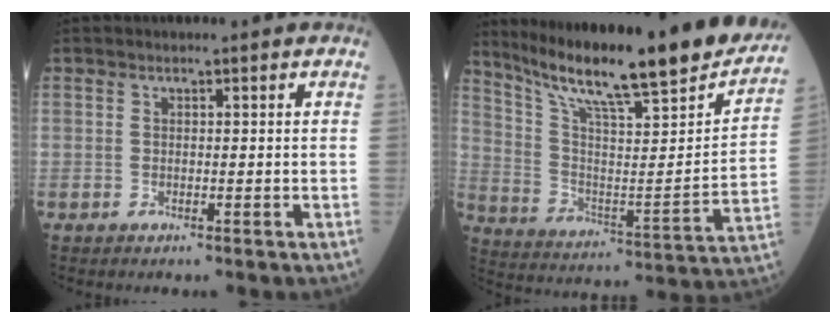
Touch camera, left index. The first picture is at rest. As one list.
[{"total": 27.2, "force": [22.2, 2.5, 15.4], "torque": [-0.257, -0.037, 0.325]}]